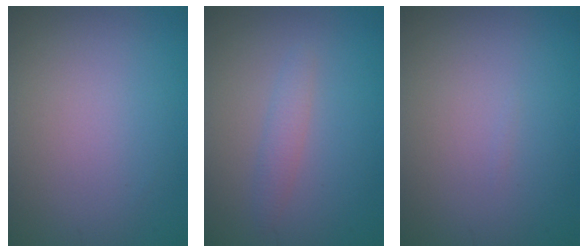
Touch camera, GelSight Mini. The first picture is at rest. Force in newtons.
{"total": 1.4, "press": 1.4, "slide": 0.1}
{"total": 0.0}